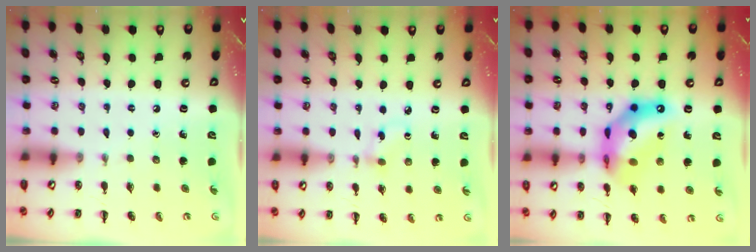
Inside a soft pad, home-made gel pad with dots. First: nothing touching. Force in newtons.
{"total": 2.3, "press": 2.0, "slide": 1.1}
{"total": 14.3, "press": 13.8, "slide": 3.8}